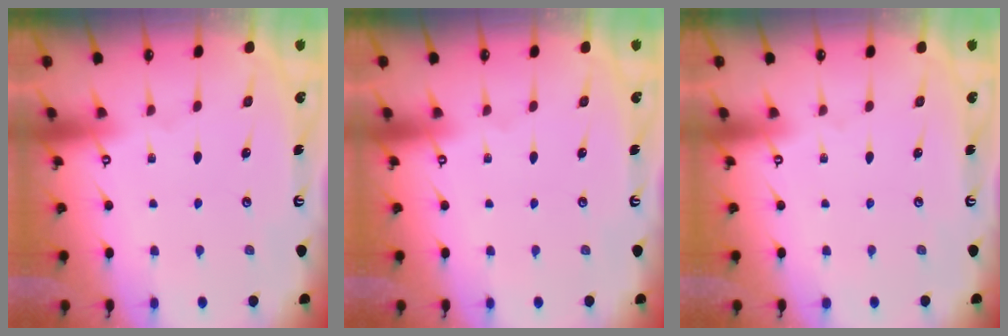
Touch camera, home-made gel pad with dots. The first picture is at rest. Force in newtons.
{"total": 0.0}
{"total": 0.0}